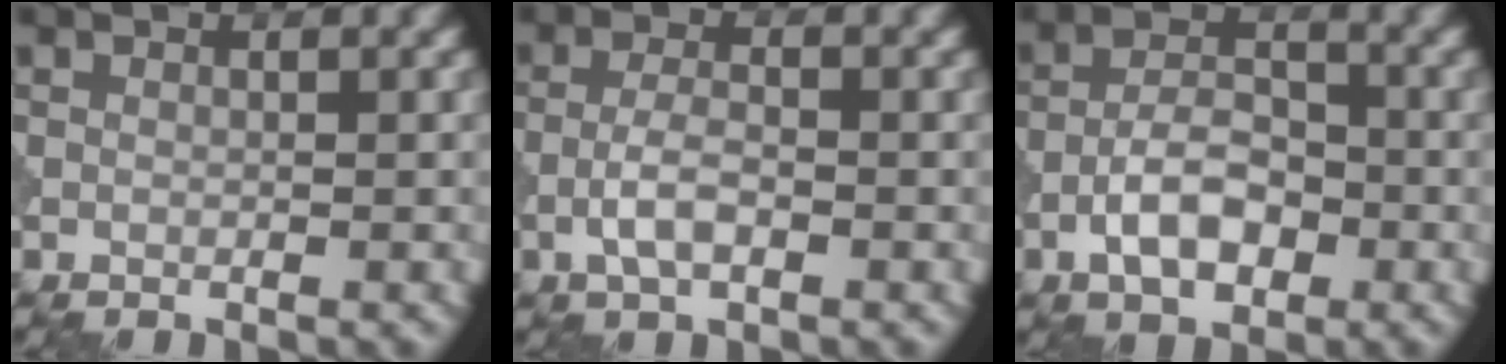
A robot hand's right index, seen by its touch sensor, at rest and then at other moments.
{"total": 2.8, "force": [-1.1, 1.0, 2.3], "torque": [-0.049, 0.004, -0.027]}
{"total": 4.8, "force": [-2.0, 2.4, 3.6], "torque": [-0.058, 0.008, -0.042]}